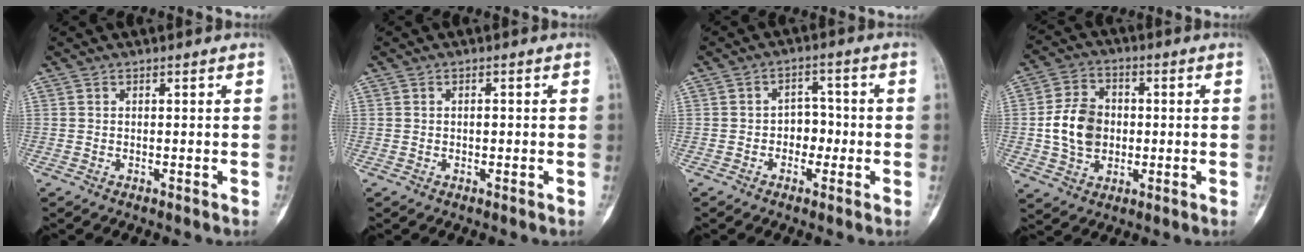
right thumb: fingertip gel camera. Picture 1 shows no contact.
{"total": 0.9, "force": [-0.1, 0.6, 0.6], "torque": [-0.010, 0.001, -0.001]}
{"total": 4.7, "force": [-1.1, 3.6, 2.8], "torque": [-0.011, 0.019, -0.025]}
{"total": 10.6, "force": [-0.4, 8.2, 6.7], "torque": [-0.100, 0.012, -0.009]}